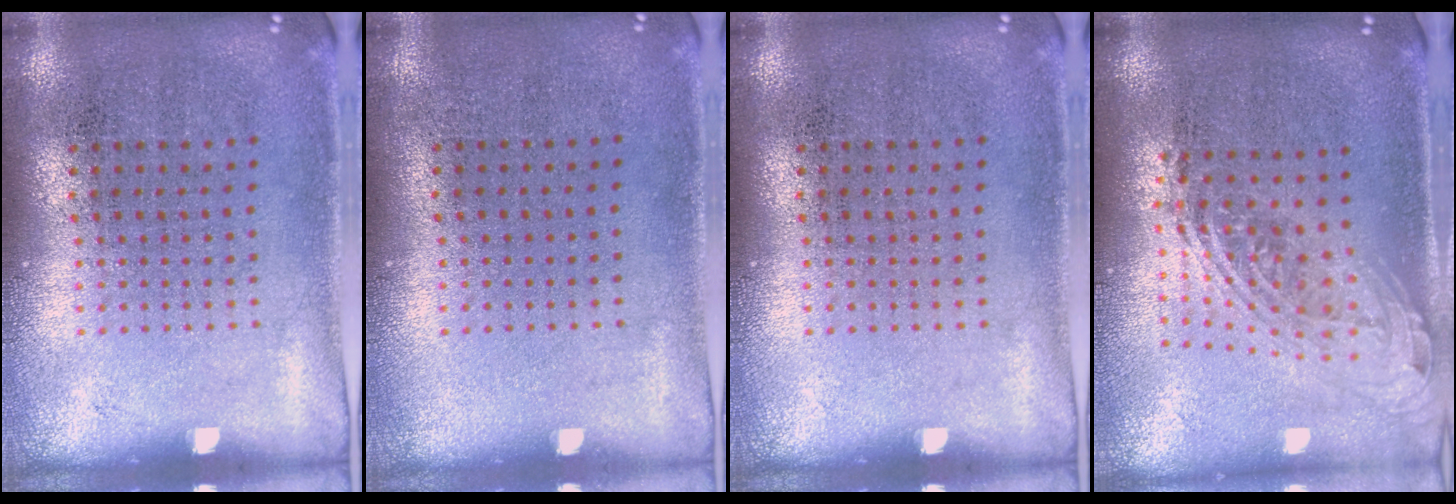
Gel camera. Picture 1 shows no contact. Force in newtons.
{"total": 0.0}
{"total": 0.0}
{"total": 2.1, "press": 1.5, "slide": 1.4}